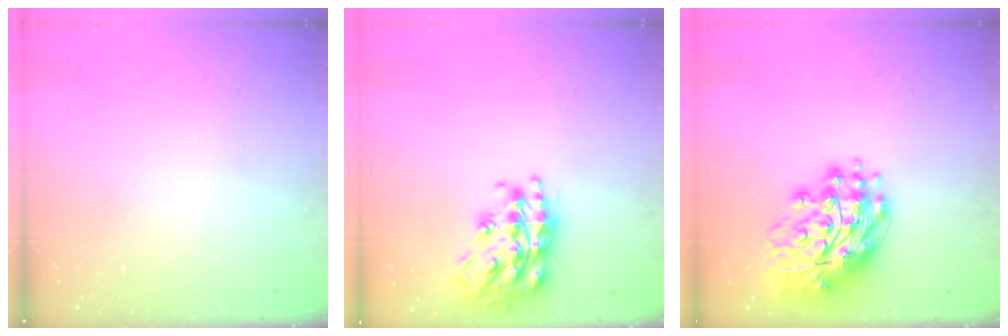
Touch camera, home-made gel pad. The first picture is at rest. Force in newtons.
{"total": 19.5, "press": 19.4, "slide": 1.3}
{"total": 14.3, "press": 14.2, "slide": 1.9}